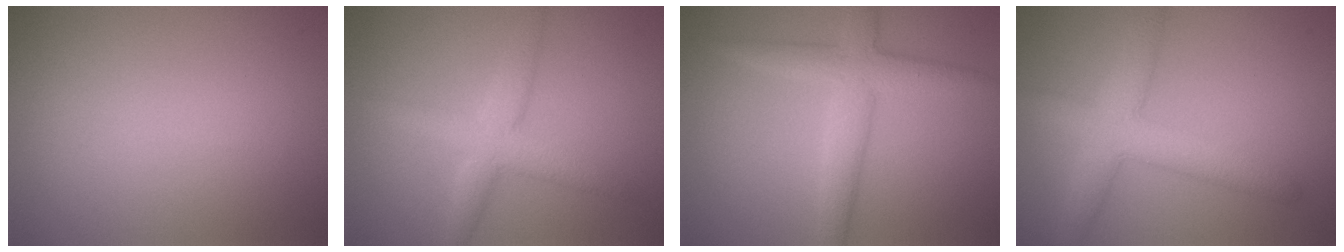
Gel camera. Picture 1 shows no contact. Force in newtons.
{"total": 3.8, "press": 3.8, "slide": 0.1}
{"total": 4.0, "press": 4.0, "slide": 0.1}
{"total": 5.2, "press": 5.2, "slide": 0.2}